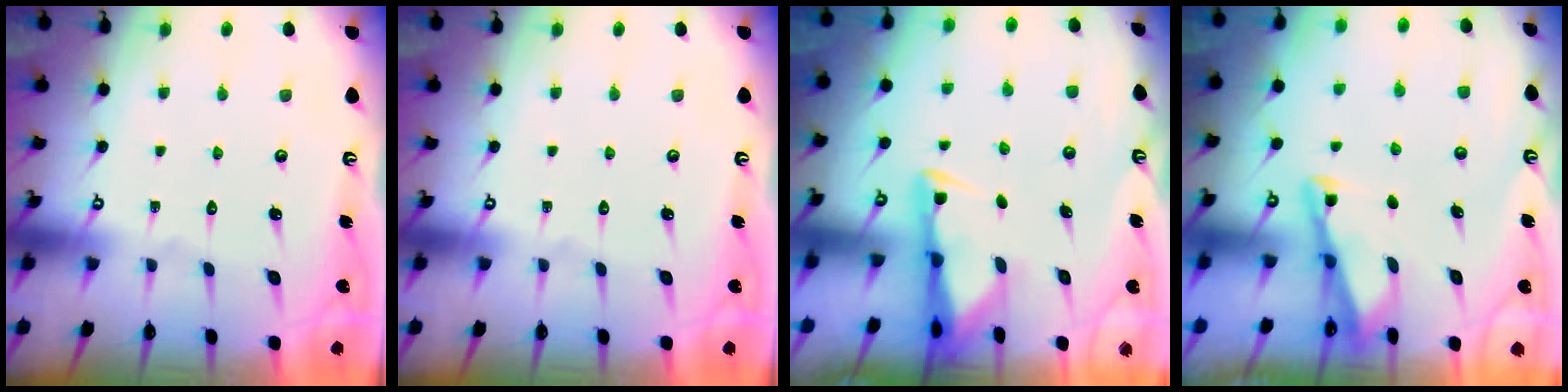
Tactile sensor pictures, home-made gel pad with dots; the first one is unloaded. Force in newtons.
{"total": 0.0}
{"total": 3.0, "press": 2.9, "slide": 0.5}
{"total": 2.9, "press": 2.9, "slide": 0.4}